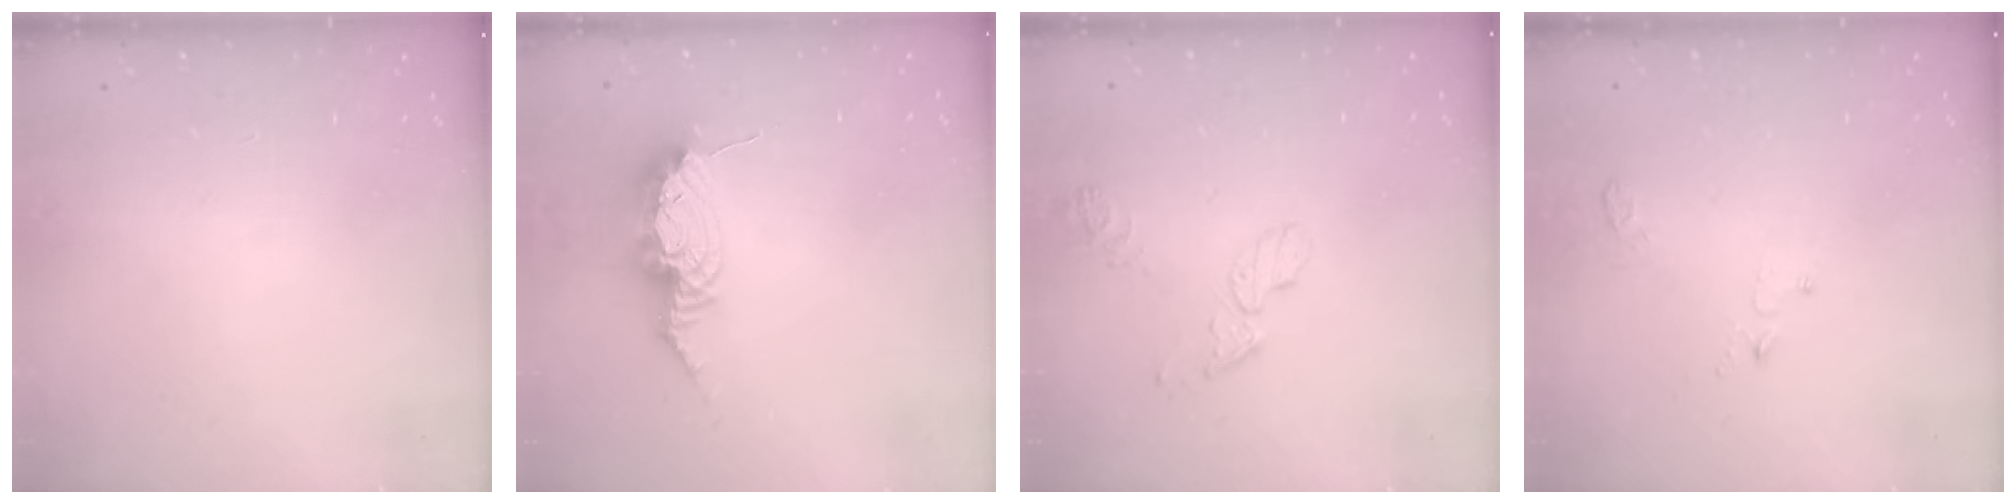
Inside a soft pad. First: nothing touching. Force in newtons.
{"total": 10.8, "press": 10.7, "slide": 1.2}
{"total": 5.5, "press": 5.5, "slide": 0.3}
{"total": 3.8, "press": 3.8, "slide": 0.4}